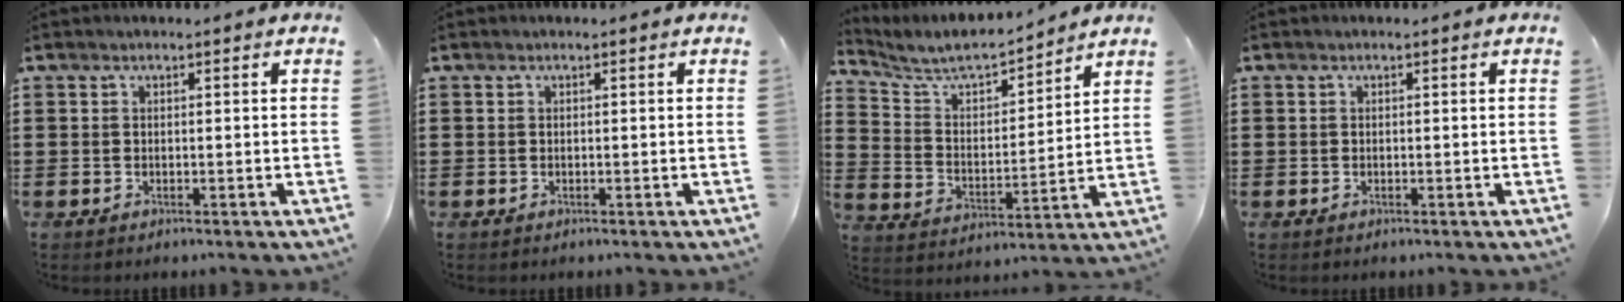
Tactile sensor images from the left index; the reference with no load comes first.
{"total": 0.0}
{"total": 6.6, "force": [6.1, 1.1, 2.1], "torque": [-0.071, -0.039, 0.102]}
{"total": 0.0}